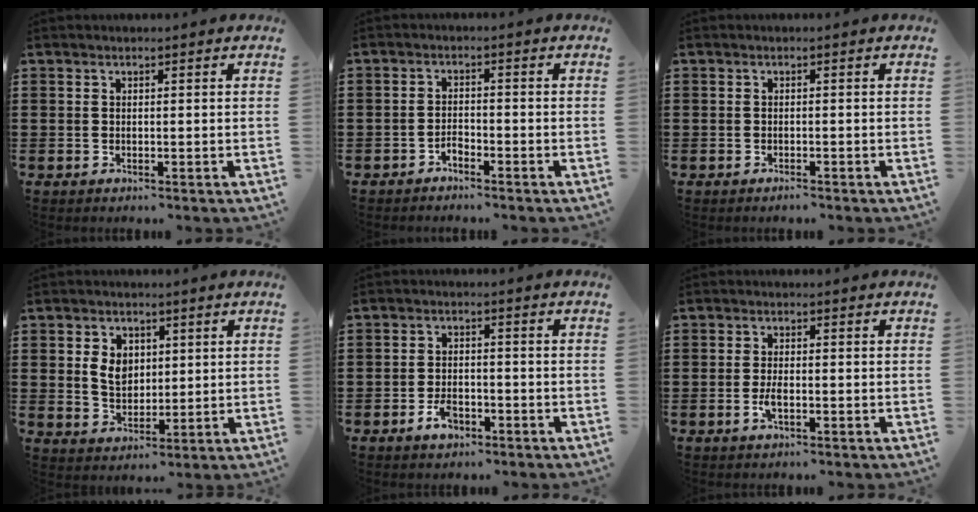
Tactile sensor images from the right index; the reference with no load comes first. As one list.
[{"total": 1.7, "force": [-1.5, 0.6, 0.4], "torque": [-0.014, 0.001, -0.032]}, {"total": 0.7, "force": [-0.6, 0.1, 0.3], "torque": [-0.008, -0.003, -0.012]}, {"total": 5.0, "force": [1.1, 3.8, 3.0], "torque": [-0.071, 0.012, 0.018]}, {"total": 3.4, "force": [-1.9, 1.8, 2.1], "torque": [-0.045, -0.001, -0.039]}, {"total": 2.4, "force": [-0.8, 0.8, 2.2], "torque": [-0.048, -0.002, -0.016]}]